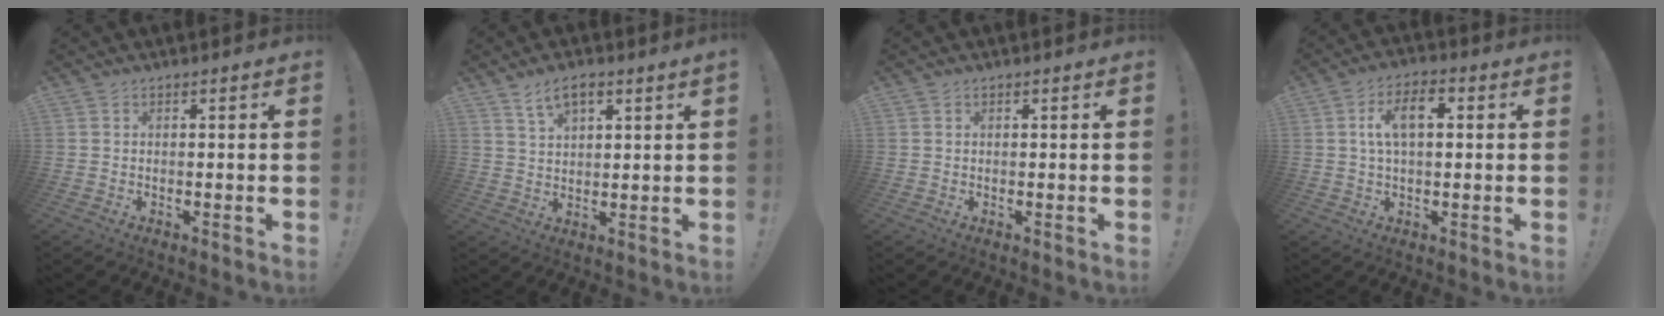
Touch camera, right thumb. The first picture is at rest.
{"total": 5.7, "force": [3.7, 1.8, 3.9], "torque": [-0.070, -0.011, 0.067]}
{"total": 0.0}
{"total": 9.0, "force": [1.7, 4.5, 7.5], "torque": [-0.117, 0.009, 0.029]}